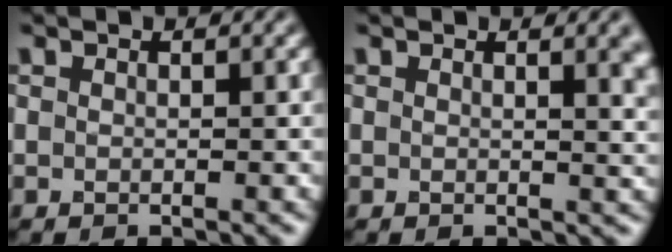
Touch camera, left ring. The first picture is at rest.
{"total": 2.9, "force": [1.2, 1.2, 2.4], "torque": [-0.014, 0.003, 0.013]}